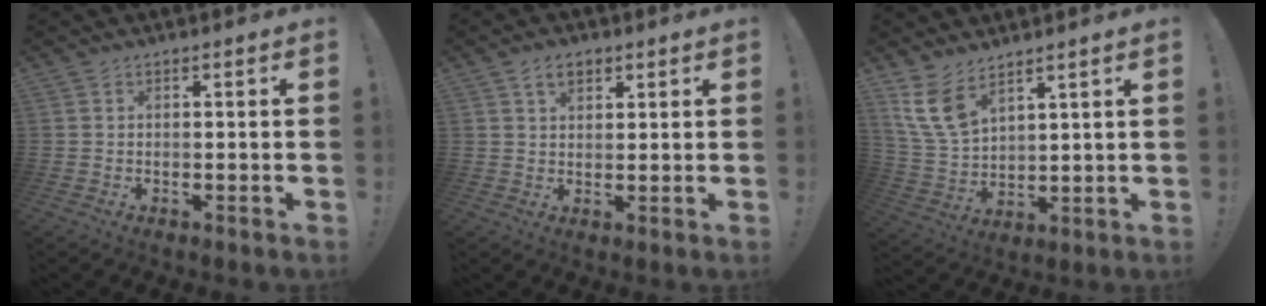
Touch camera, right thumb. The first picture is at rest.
{"total": 4.9, "force": [2.7, 3.0, 2.8], "torque": [-0.043, -0.002, 0.048]}
{"total": 10.9, "force": [7.2, 5.8, 5.9], "torque": [-0.131, -0.035, 0.146]}